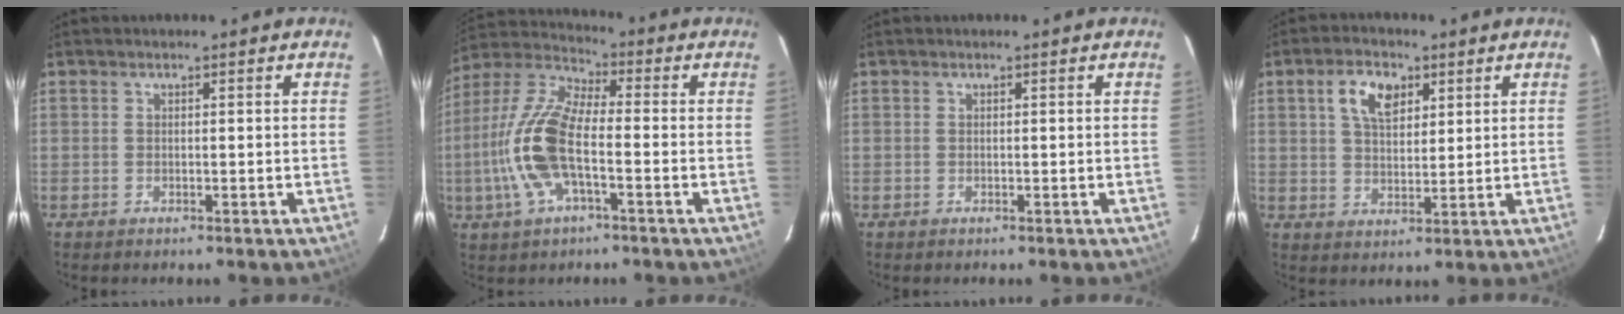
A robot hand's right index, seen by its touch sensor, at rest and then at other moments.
{"total": 14.4, "force": [-3.2, 5.3, 13.0], "torque": [-0.280, 0.005, -0.070]}
{"total": 0.0}
{"total": 6.9, "force": [3.1, 4.0, 4.7], "torque": [-0.084, 0.015, 0.057]}